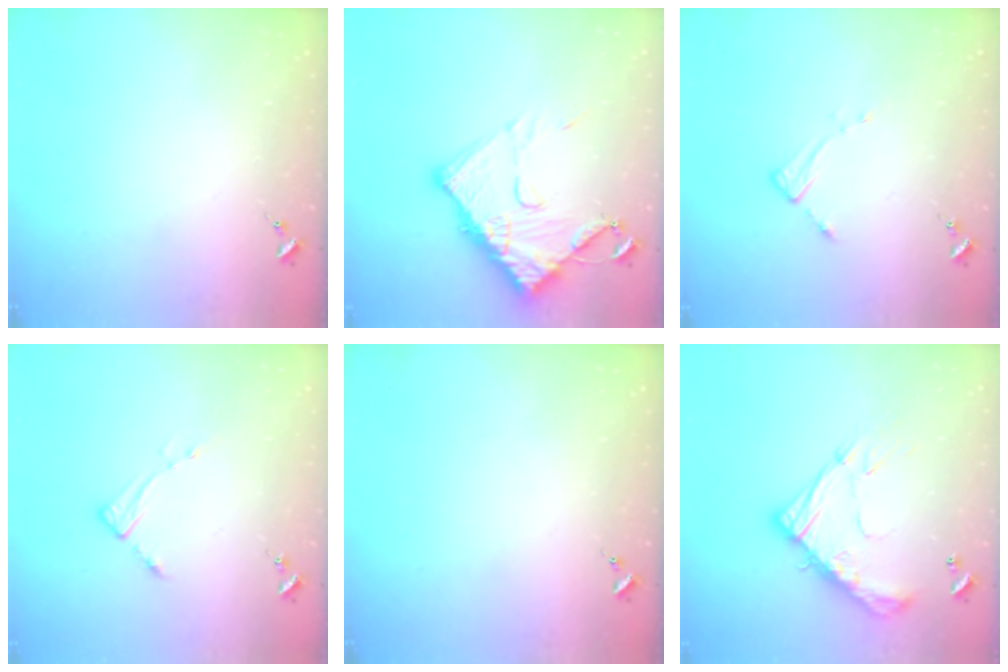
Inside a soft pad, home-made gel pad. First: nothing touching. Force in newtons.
{"total": 14.5, "press": 14.5, "slide": 1.4}
{"total": 2.7, "press": 2.7, "slide": 0.4}
{"total": 3.4, "press": 3.4, "slide": 0.4}
{"total": 0.0}
{"total": 17.3, "press": 17.3, "slide": 1.4}